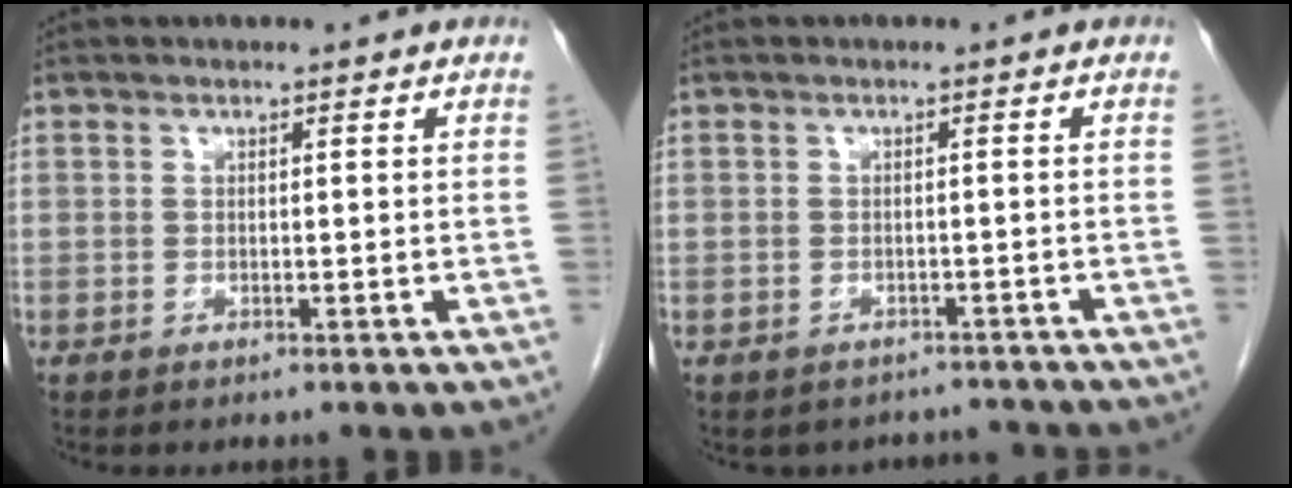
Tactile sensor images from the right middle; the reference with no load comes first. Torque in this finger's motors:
{"motor_torque": [-0.19, -0.30, -0.05, 0.01]}